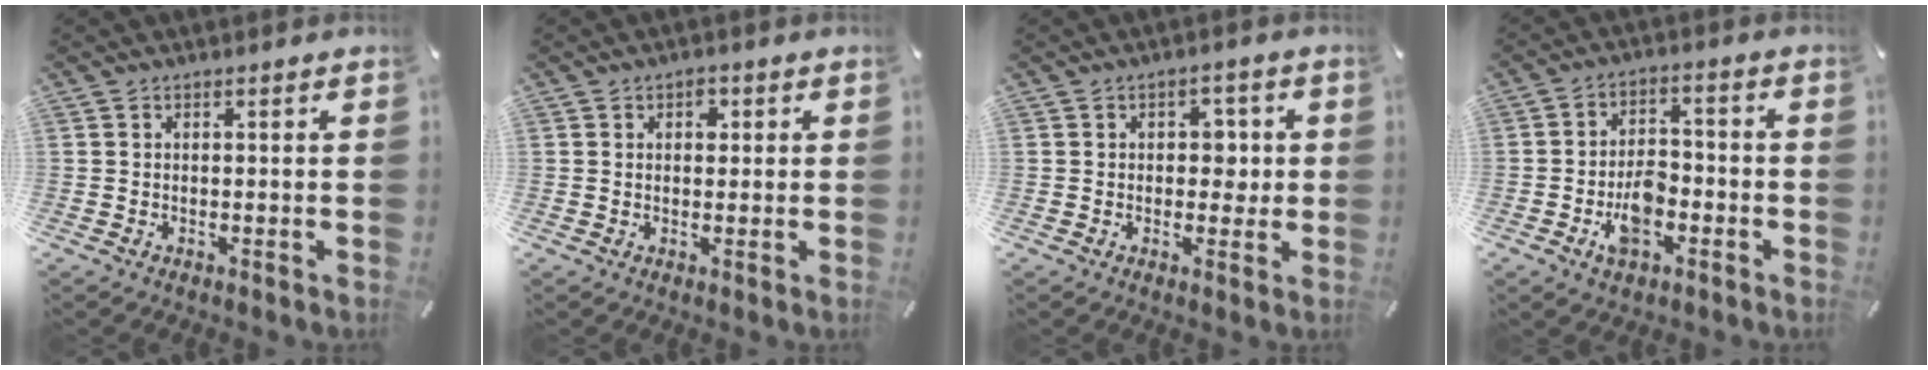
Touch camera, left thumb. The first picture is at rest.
{"total": 2.2, "force": [0.6, 1.7, 1.2], "torque": [-0.003, -0.003, 0.004]}
{"total": 4.8, "force": [0.1, 3.6, 3.2], "torque": [-0.033, -0.001, -0.009]}
{"total": 8.2, "force": [-3.4, 4.9, 5.6], "torque": [-0.100, 0.016, -0.062]}